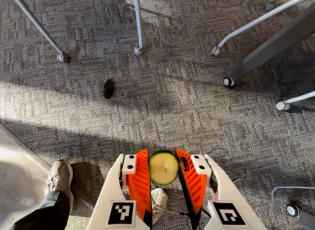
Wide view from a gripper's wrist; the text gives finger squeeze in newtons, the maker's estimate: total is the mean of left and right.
{"total": 8.7, "left": 9.0, "right": 8.5}